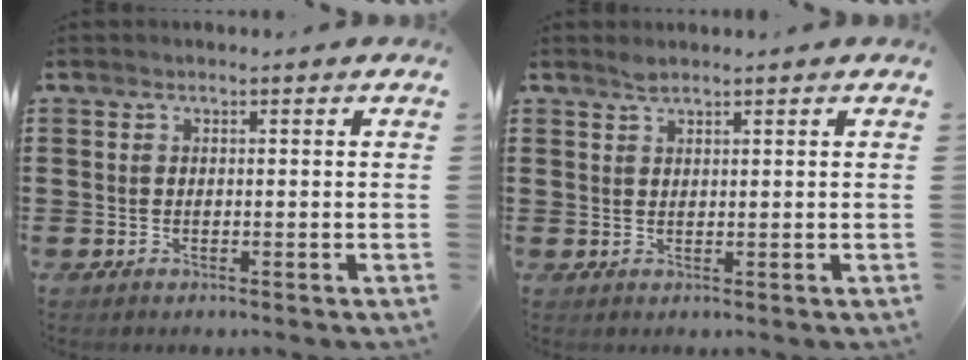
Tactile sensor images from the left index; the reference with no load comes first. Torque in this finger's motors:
{"motor_torque": [0.28, -0.21, 0.00, 0.03]}